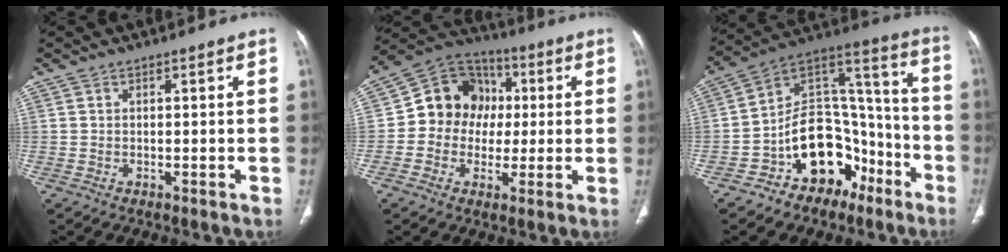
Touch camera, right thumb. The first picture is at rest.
{"total": 13.7, "force": [0.5, 12.1, 6.4], "torque": [-0.061, 0.026, -0.004]}
{"total": 18.6, "force": [-9.1, 12.6, 10.3], "torque": [-0.103, 0.107, -0.146]}